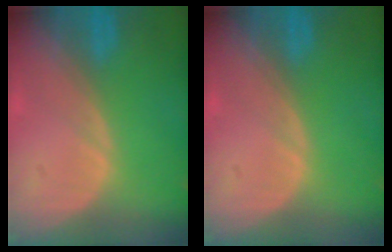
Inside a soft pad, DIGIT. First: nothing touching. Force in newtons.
{"total": 0.0}